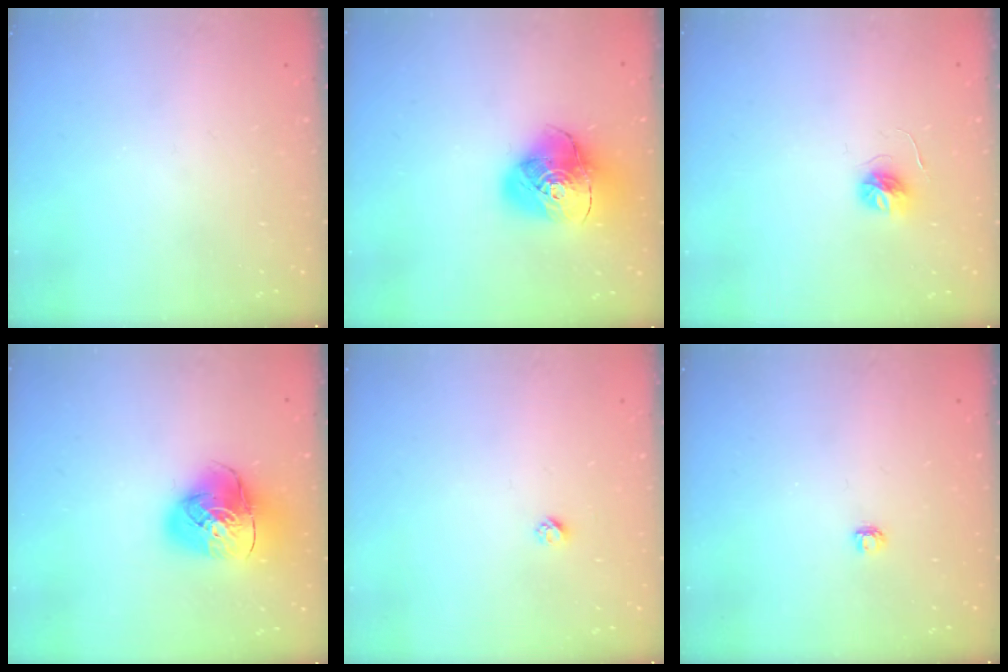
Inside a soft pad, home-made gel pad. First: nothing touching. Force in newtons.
{"total": 15.3, "press": 15.2, "slide": 1.8}
{"total": 5.2, "press": 5.2, "slide": 0.6}
{"total": 13.4, "press": 13.3, "slide": 1.7}
{"total": 2.3, "press": 2.3, "slide": 0.2}
{"total": 3.2, "press": 3.2, "slide": 0.4}